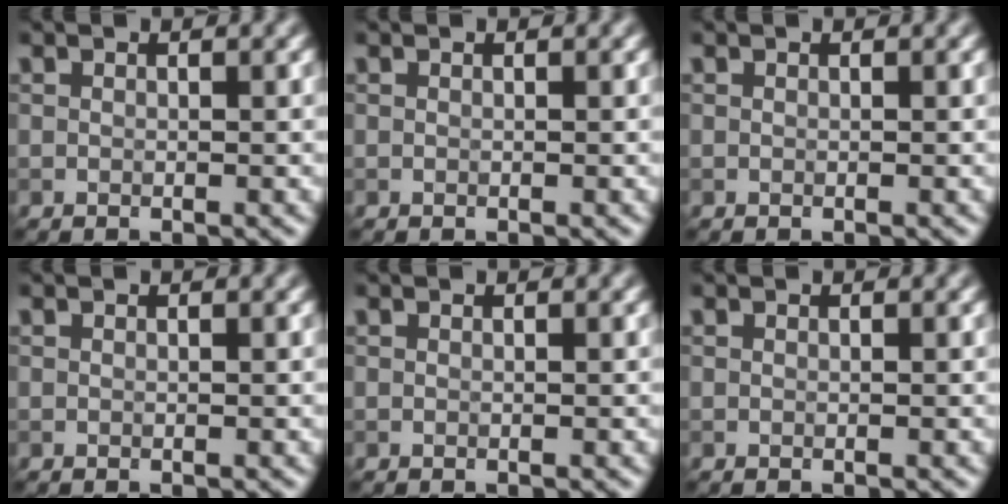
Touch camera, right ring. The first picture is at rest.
{"total": 0.0}
{"total": 0.0}
{"total": 0.0}
{"total": 0.0}
{"total": 0.0}